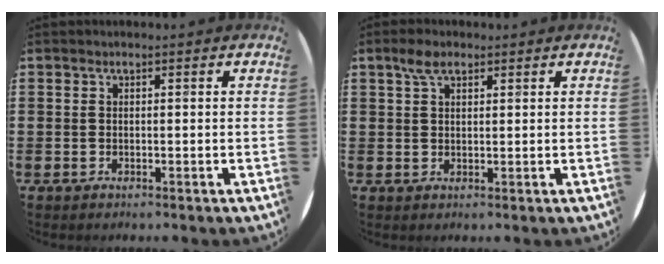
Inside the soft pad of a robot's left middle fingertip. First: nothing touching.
{"total": 3.1, "force": [2.0, 1.4, 1.8], "torque": [-0.032, 0.005, 0.035]}